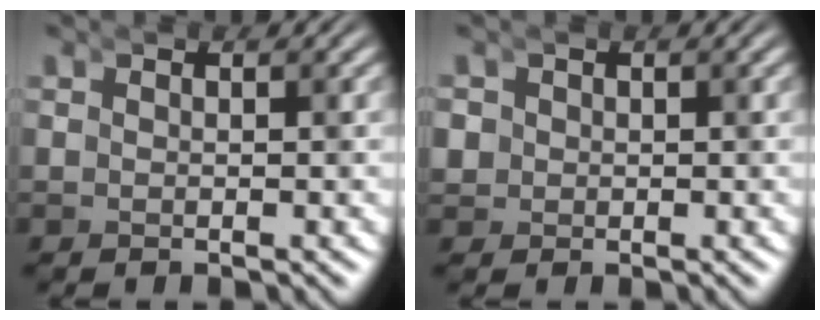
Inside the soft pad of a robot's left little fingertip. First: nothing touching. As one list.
[{"total": 0.7, "force": [-0.3, 0.6, -0.3], "torque": [-0.014, -0.013, 0.004]}]